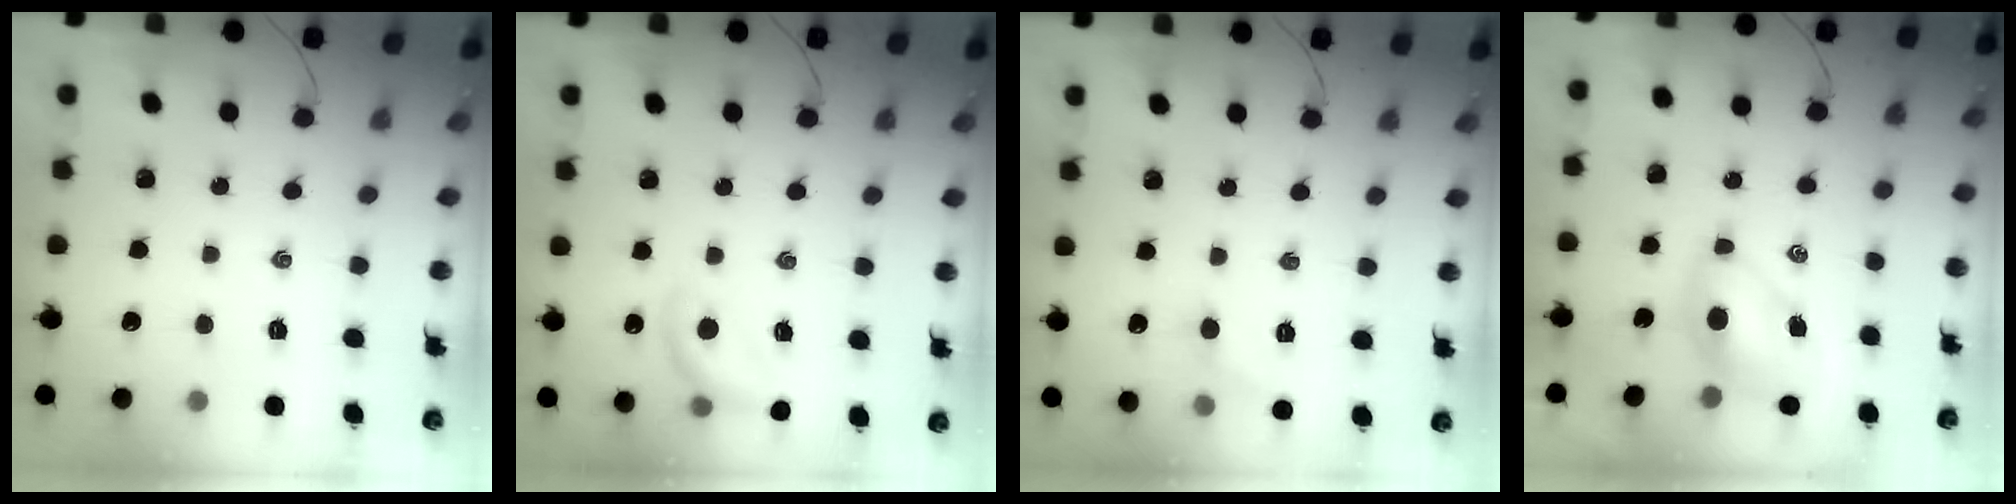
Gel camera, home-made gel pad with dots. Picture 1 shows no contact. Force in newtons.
{"total": 11.4, "press": 11.2, "slide": 2.4}
{"total": 5.3, "press": 5.0, "slide": 1.6}
{"total": 6.7, "press": 6.6, "slide": 1.1}